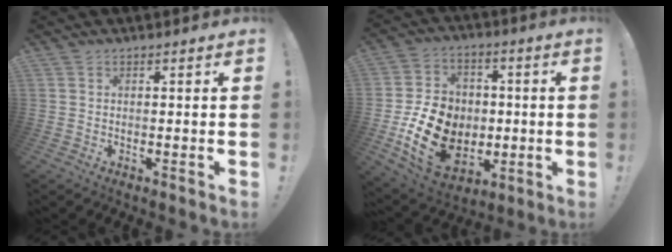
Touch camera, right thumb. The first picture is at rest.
{"total": 19.0, "force": [-3.4, 15.1, 11.0], "torque": [-0.191, 0.022, -0.042]}